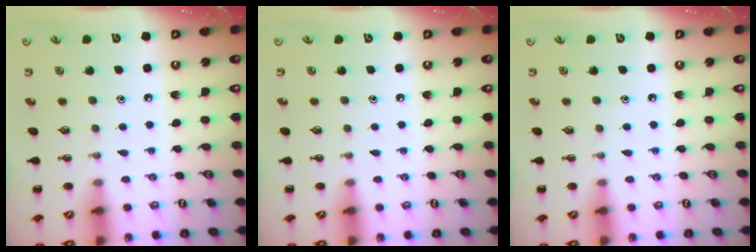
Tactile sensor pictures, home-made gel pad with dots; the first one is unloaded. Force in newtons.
{"total": 0.0}
{"total": 0.0}